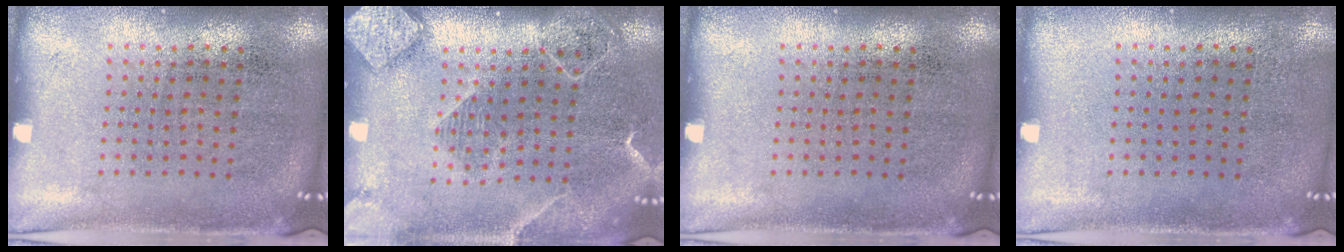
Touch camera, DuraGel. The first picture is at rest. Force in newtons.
{"total": 2.1, "press": 1.9, "slide": 0.9}
{"total": 0.0}
{"total": 0.0}